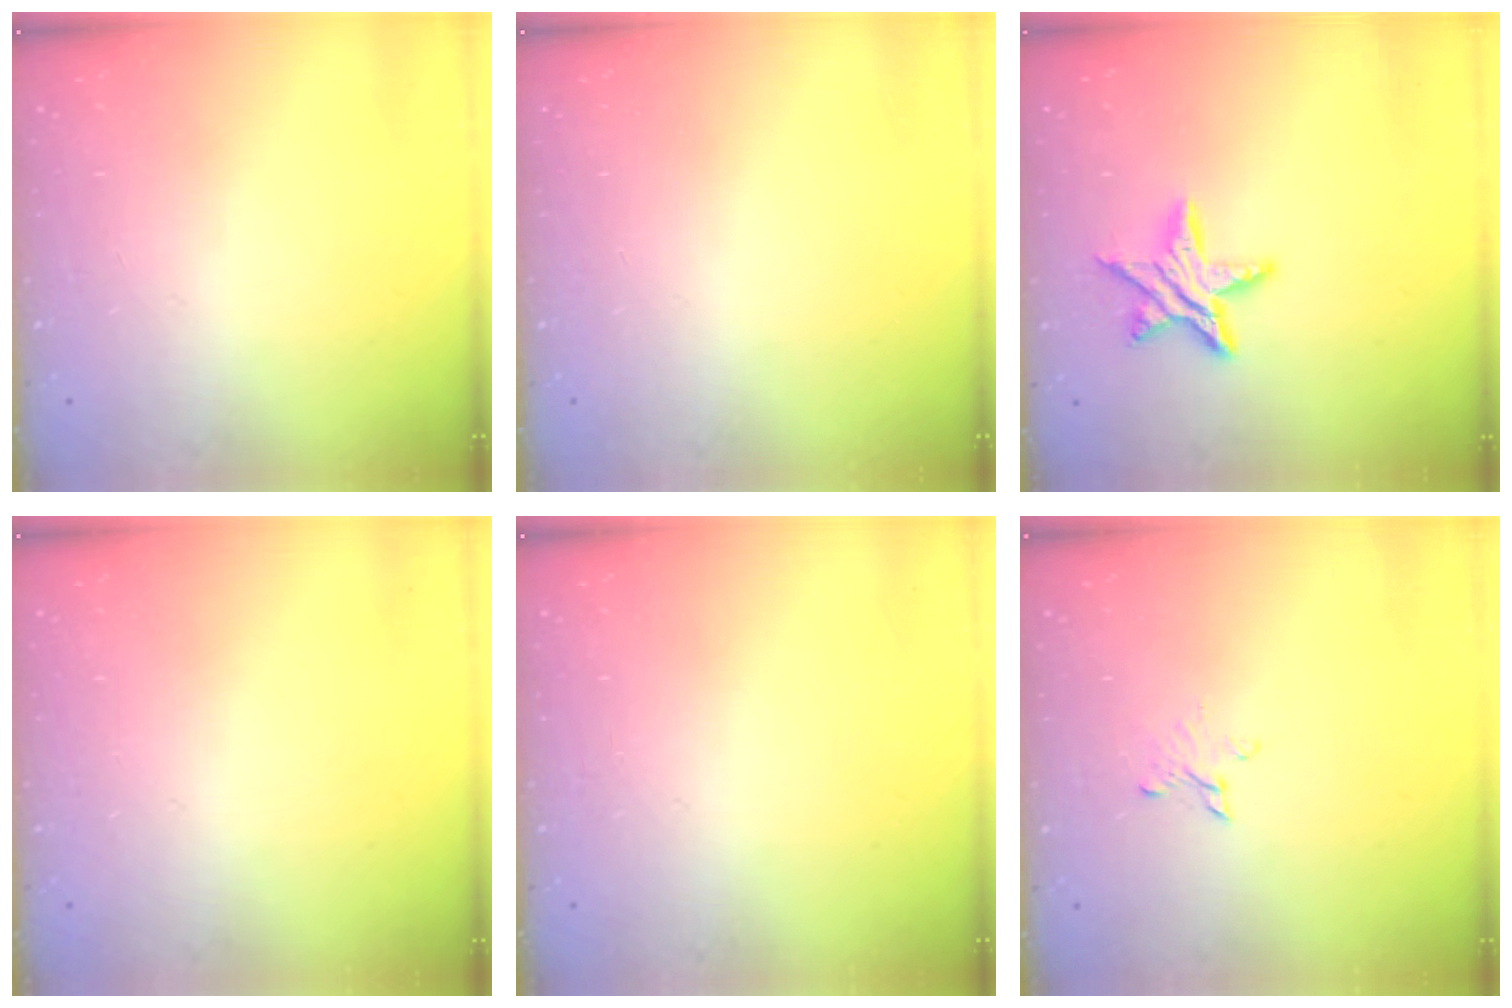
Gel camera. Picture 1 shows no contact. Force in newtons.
{"total": 0.0}
{"total": 10.4, "press": 10.4, "slide": 0.5}
{"total": 0.0}
{"total": 0.0}
{"total": 3.2, "press": 3.2, "slide": 0.3}